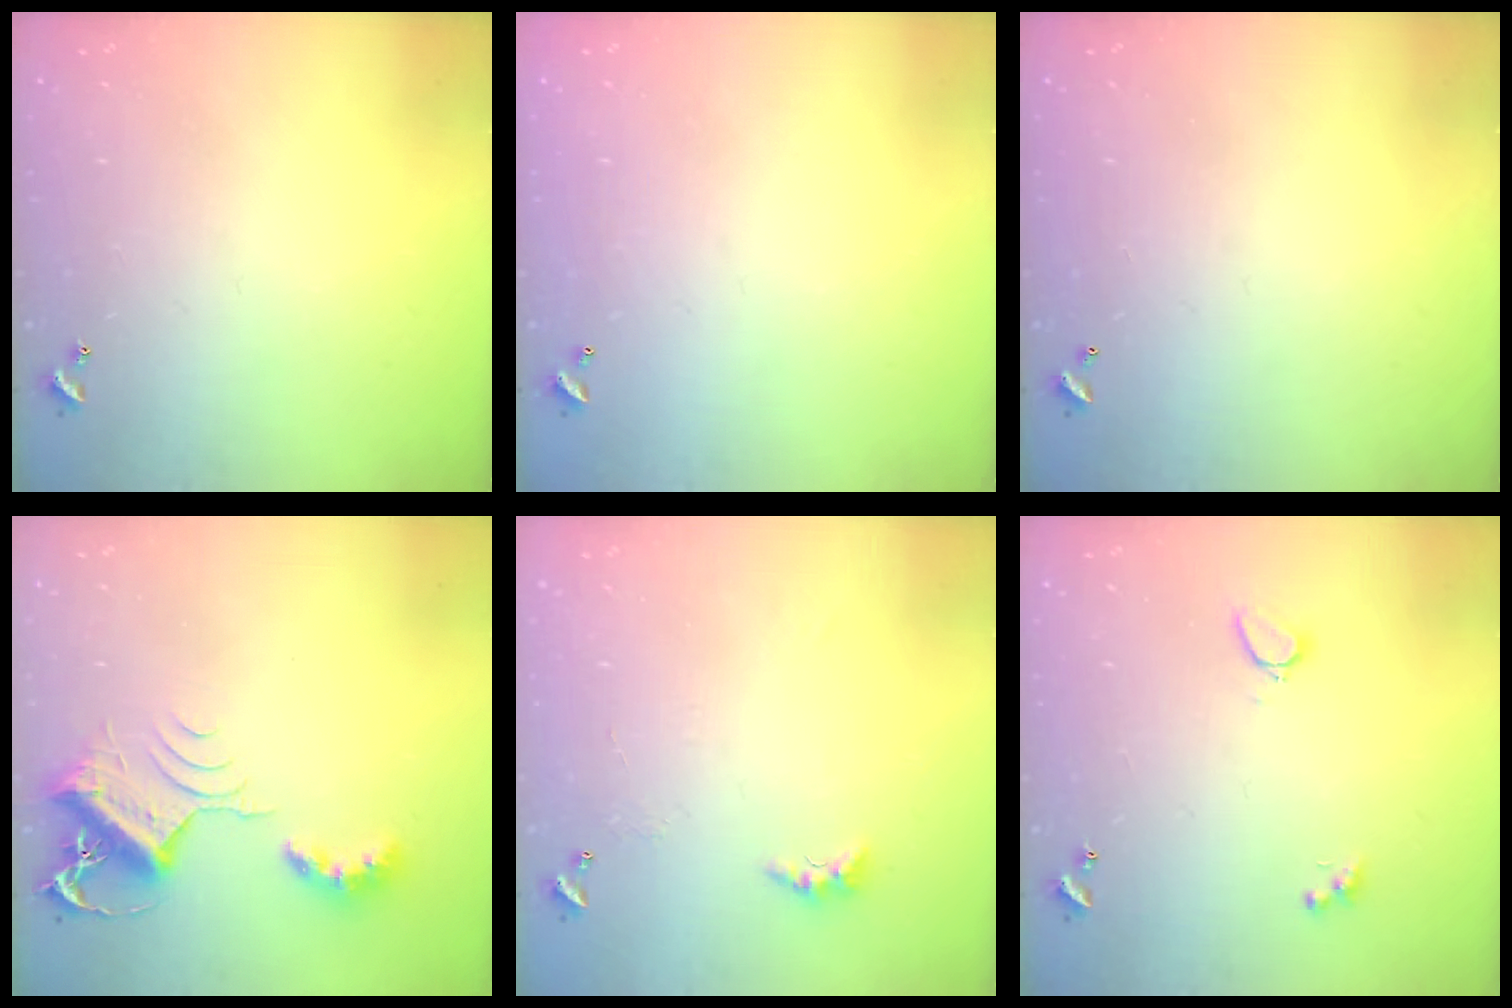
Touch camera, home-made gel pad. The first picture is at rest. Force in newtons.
{"total": 2.9, "press": 2.9, "slide": 0.1}
{"total": 2.8, "press": 2.8, "slide": 0.1}
{"total": 9.7, "press": 9.6, "slide": 1.1}
{"total": 3.0, "press": 2.9, "slide": 0.7}
{"total": 3.7, "press": 3.6, "slide": 0.7}